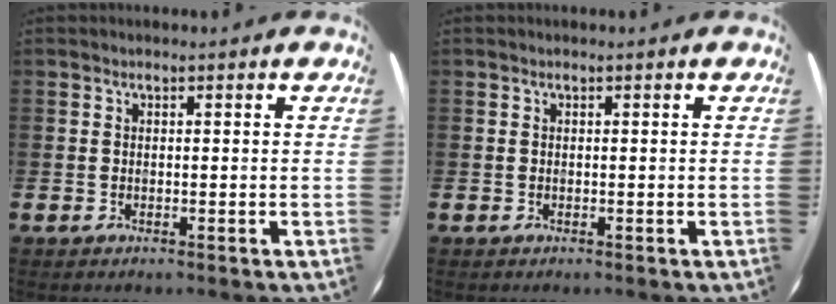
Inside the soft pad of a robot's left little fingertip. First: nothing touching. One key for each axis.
{"total": 0.0}